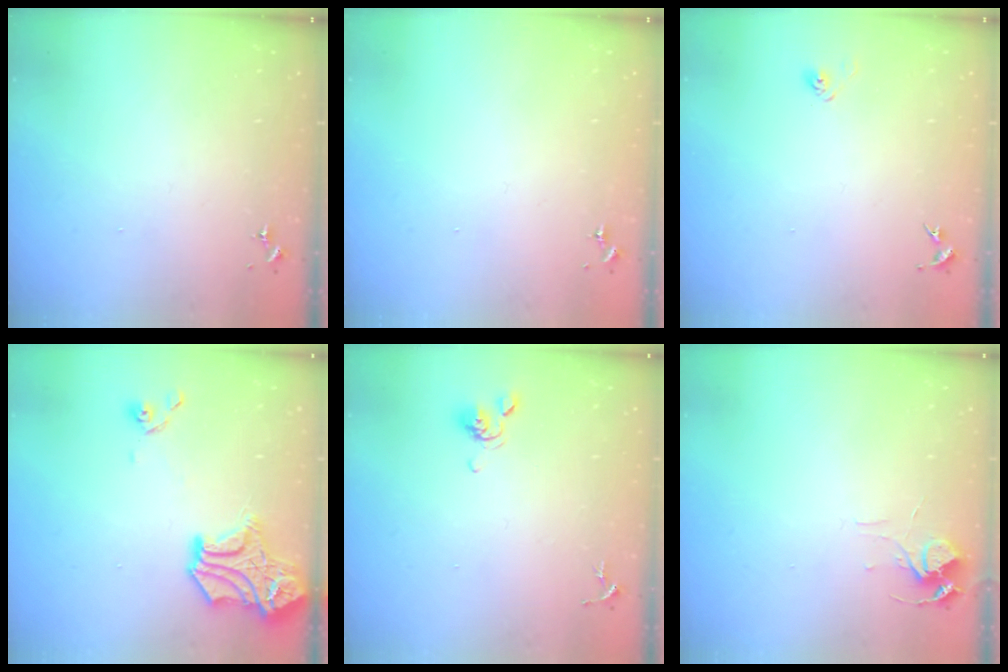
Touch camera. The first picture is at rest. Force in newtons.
{"total": 0.0}
{"total": 3.8, "press": 3.7, "slide": 1.0}
{"total": 17.1, "press": 17.0, "slide": 1.5}
{"total": 6.0, "press": 5.9, "slide": 1.2}
{"total": 7.1, "press": 7.1, "slide": 0.5}